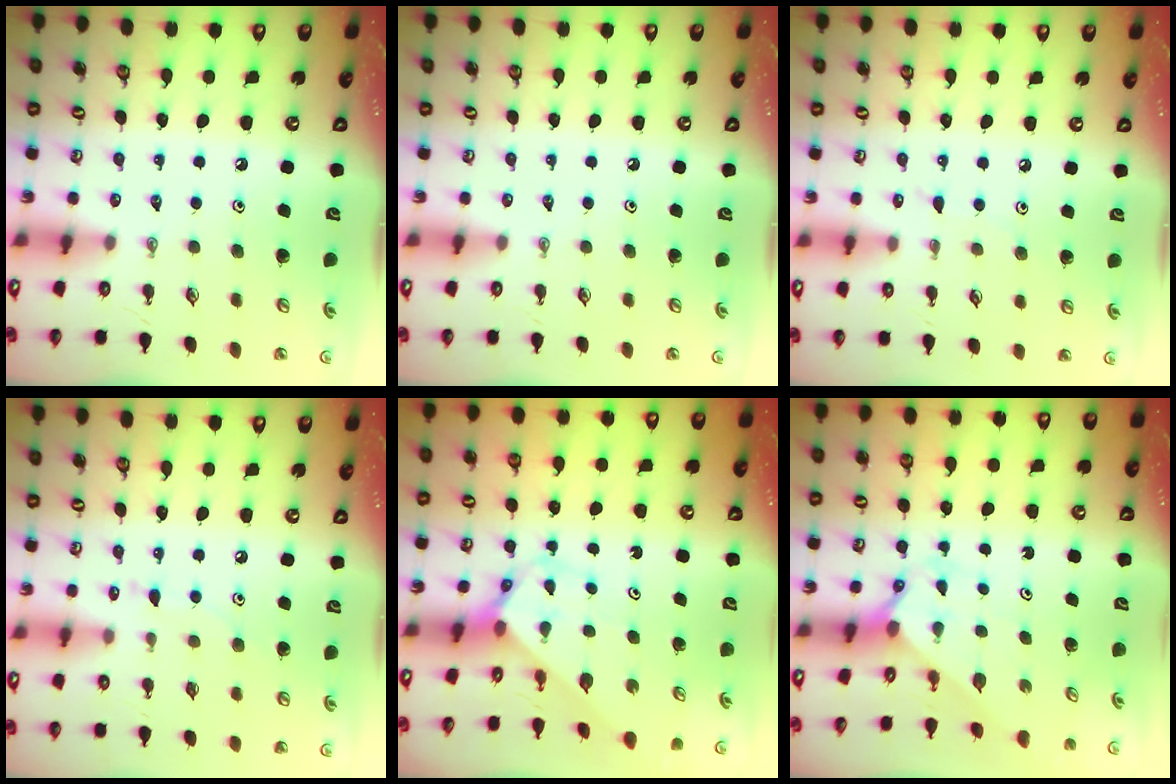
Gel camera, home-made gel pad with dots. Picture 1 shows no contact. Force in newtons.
{"total": 0.0}
{"total": 3.4, "press": 3.4, "slide": 0.5}
{"total": 6.3, "press": 6.2, "slide": 0.7}
{"total": 2.9, "press": 2.9, "slide": 0.1}
{"total": 2.0, "press": 2.0, "slide": 0.2}